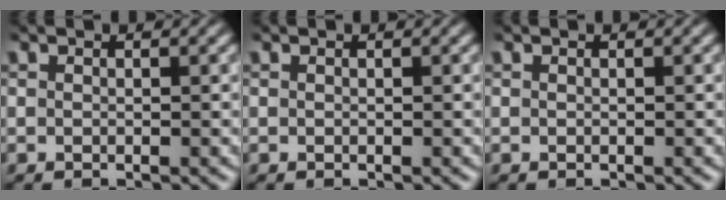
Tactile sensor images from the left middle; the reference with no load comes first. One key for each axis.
{"total": 0.0}
{"total": 0.0}